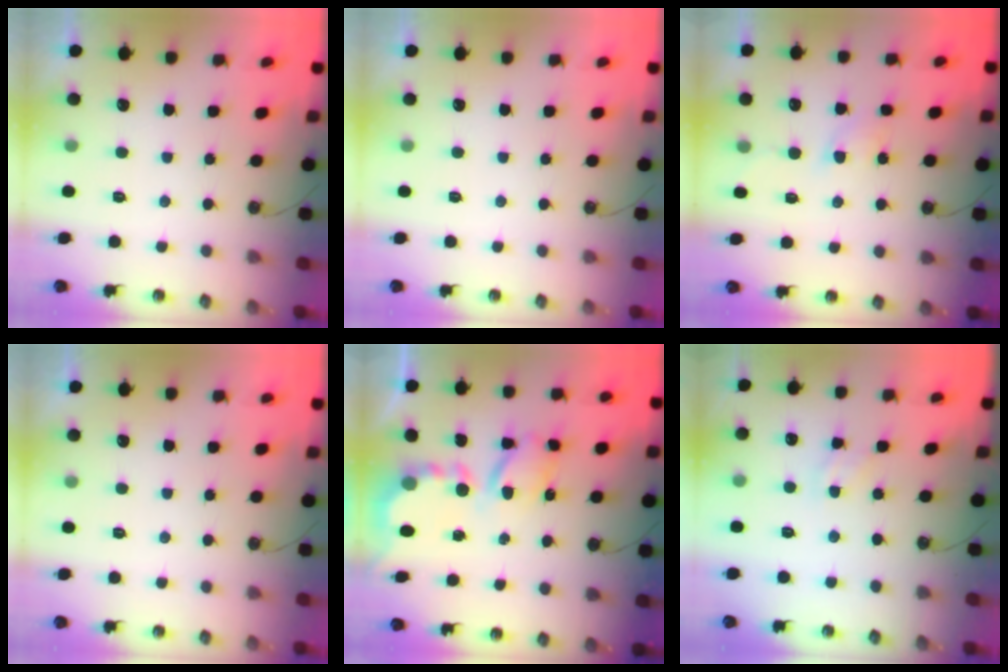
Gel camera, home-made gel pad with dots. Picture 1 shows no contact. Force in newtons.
{"total": 0.0}
{"total": 3.8, "press": 3.8, "slide": 0.7}
{"total": 0.0}
{"total": 7.9, "press": 7.8, "slide": 0.6}
{"total": 1.6, "press": 1.6, "slide": 0.2}